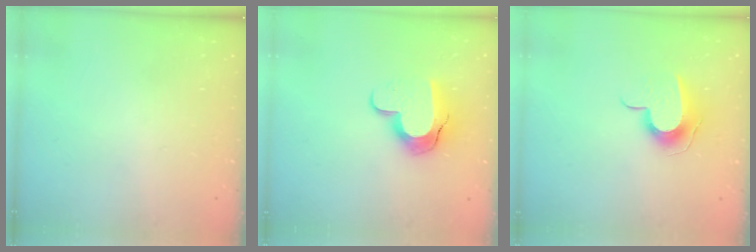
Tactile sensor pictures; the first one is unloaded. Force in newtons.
{"total": 12.1, "press": 12.1, "slide": 0.9}
{"total": 9.5, "press": 9.5, "slide": 0.2}